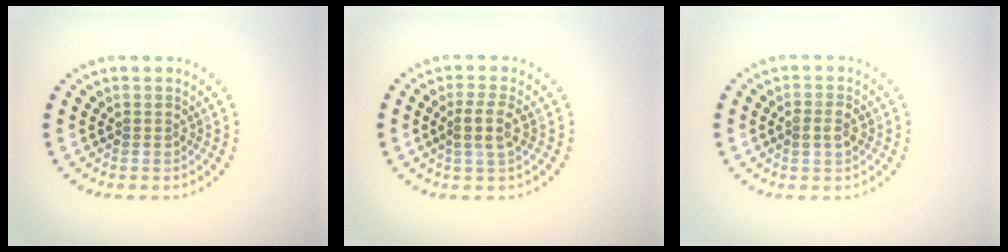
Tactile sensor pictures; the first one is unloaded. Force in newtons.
{"total": 2.6, "press": 2.3, "slide": 1.3}
{"total": 1.8, "press": 1.8, "slide": 0.1}